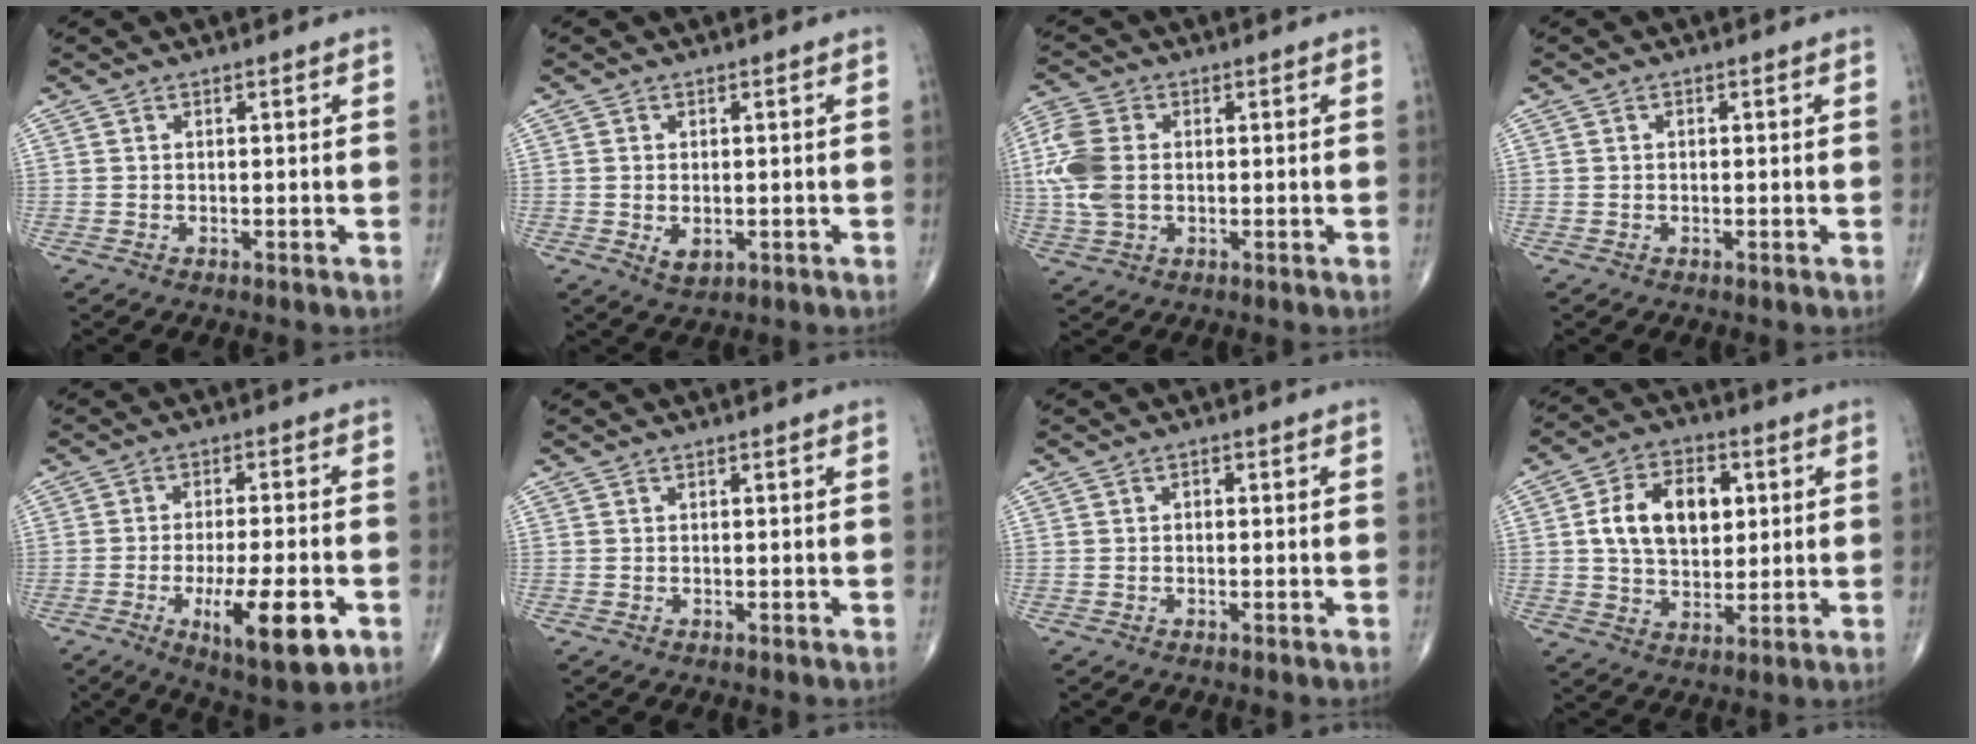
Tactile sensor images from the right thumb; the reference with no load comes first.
{"total": 2.9, "force": [-0.5, 1.9, 2.2], "torque": [-0.030, -0.004, -0.001]}
{"total": 9.3, "force": [0.3, 6.1, 7.0], "torque": [-0.177, 0.007, 0.004]}
{"total": 0.0}
{"total": 13.2, "force": [-4.8, 3.9, 11.7], "torque": [-0.183, 0.002, -0.066]}
{"total": 0.0}
{"total": 0.6, "force": [-0.1, 0.5, 0.4], "torque": [0.000, 0.003, -0.006]}
{"total": 13.5, "force": [2.7, 8.8, 9.9], "torque": [-0.143, 0.003, 0.044]}